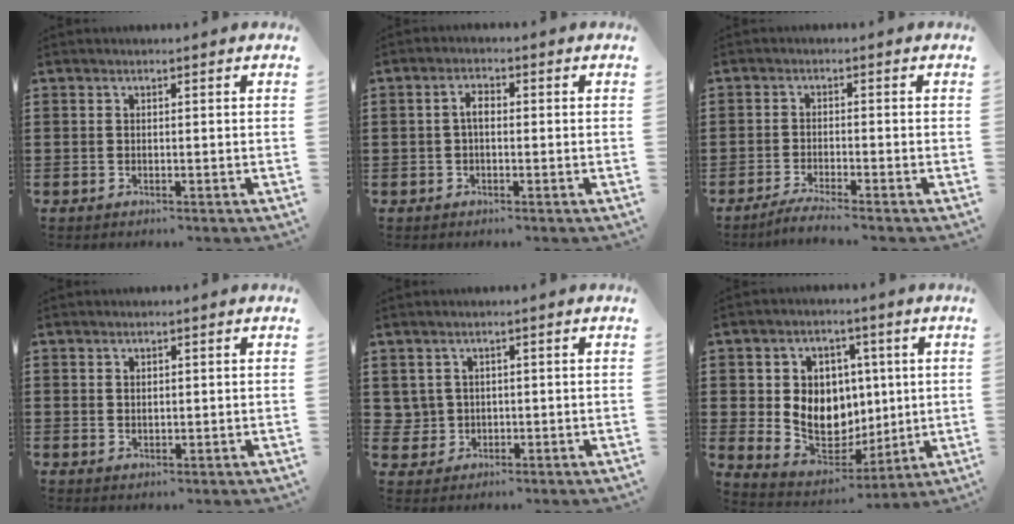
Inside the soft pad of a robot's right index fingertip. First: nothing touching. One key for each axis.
{"total": 2.2, "fx": -0.1, "fy": 1.0, "fz": 1.9, "tx": -0.036, "ty": 0.004, "tz": -0.002}
{"total": 2.2, "fx": -2.0, "fy": -0.3, "fz": 0.8, "tx": -0.012, "ty": 0.002, "tz": -0.037}
{"total": 1.1, "fx": 0.8, "fy": 0.6, "fz": 0.3, "tx": -0.005, "ty": 0.003, "tz": 0.016}
{"total": 2.0, "fx": 0.4, "fy": 2.0, "fz": 0.1, "tx": -0.012, "ty": 0.008, "tz": 0.006}
{"total": 9.1, "fx": 1.7, "fy": 8.1, "fz": 3.9, "tx": -0.085, "ty": -0.001, "tz": 0.040}